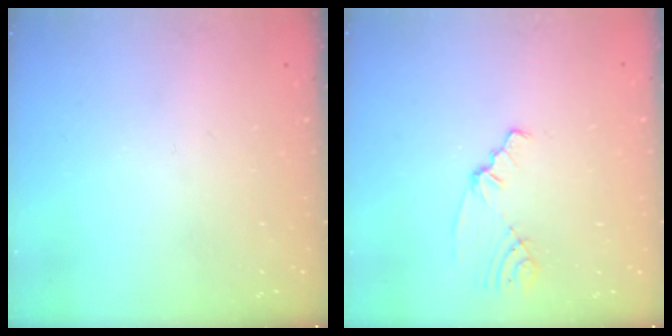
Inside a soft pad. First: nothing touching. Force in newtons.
{"total": 1.9, "press": 1.9, "slide": 0.2}